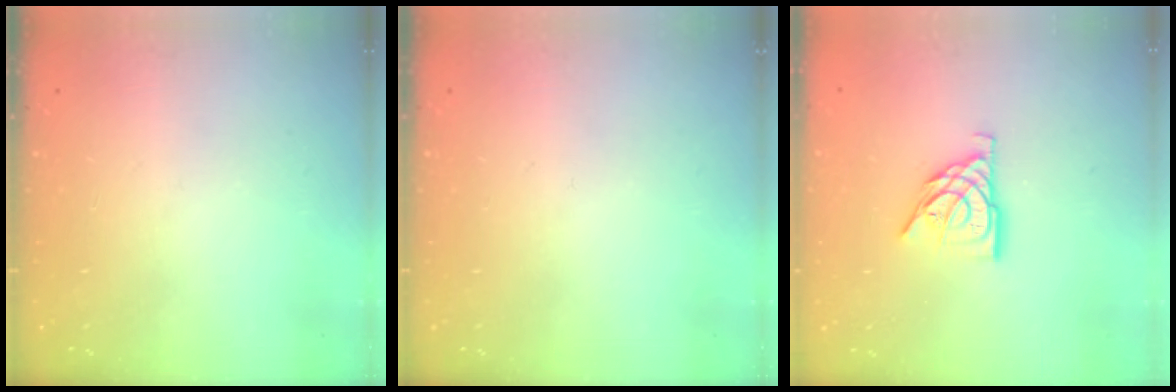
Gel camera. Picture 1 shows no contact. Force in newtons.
{"total": 0.0}
{"total": 9.5, "press": 9.4, "slide": 1.0}